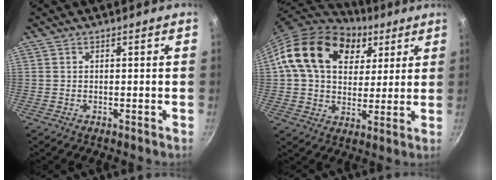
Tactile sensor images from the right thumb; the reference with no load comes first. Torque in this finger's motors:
{"motor_torque": [0.15, 0.56, 0.48, -0.19, 0.21]}